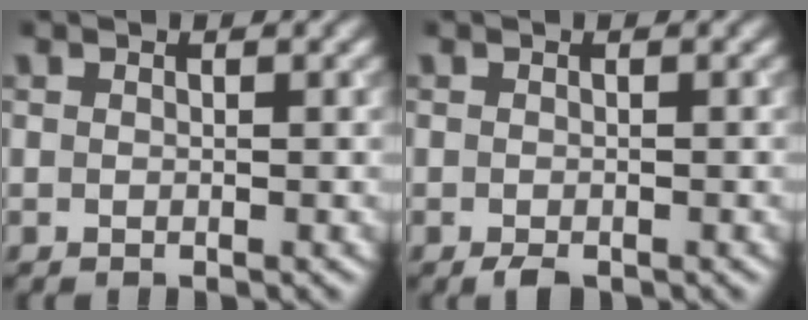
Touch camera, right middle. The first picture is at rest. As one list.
[{"total": 1.4, "force": [-1.1, 0.5, 0.7], "torque": [-0.013, -0.003, -0.015]}]